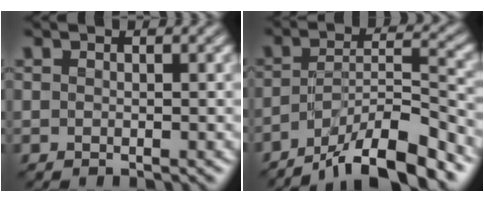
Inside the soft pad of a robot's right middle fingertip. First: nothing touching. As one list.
[{"total": 9.8, "force": [-7.2, 2.3, 6.3], "torque": [-0.095, 0.010, -0.130]}]